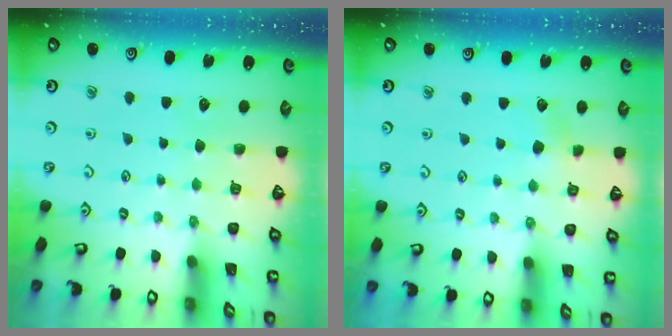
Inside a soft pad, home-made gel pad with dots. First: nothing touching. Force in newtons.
{"total": 2.8, "press": 2.8, "slide": 0.6}